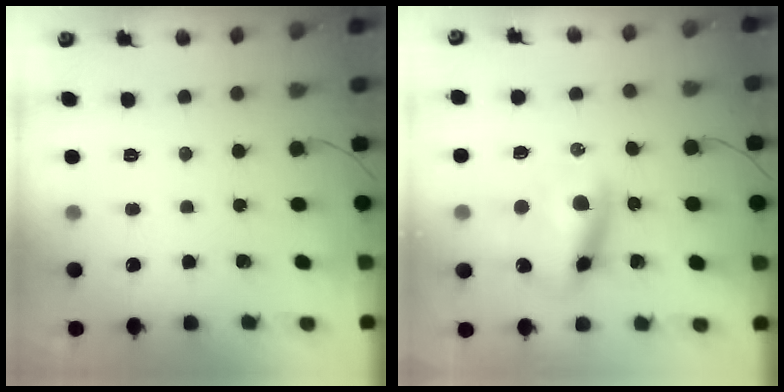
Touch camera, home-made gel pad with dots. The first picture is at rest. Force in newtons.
{"total": 10.8, "press": 10.5, "slide": 2.5}